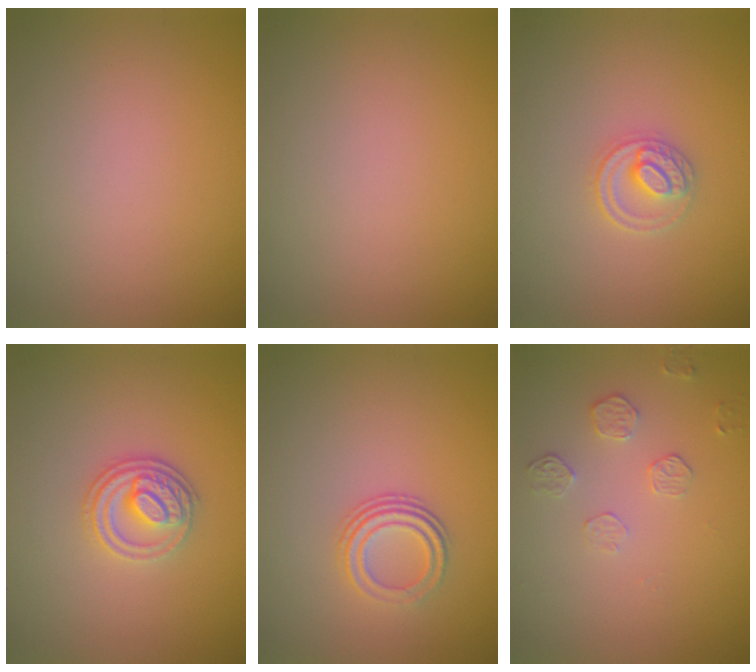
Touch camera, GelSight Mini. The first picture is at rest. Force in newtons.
{"total": 0.0}
{"total": 2.5, "press": 2.4, "slide": 0.3}
{"total": 3.3, "press": 2.9, "slide": 1.6}
{"total": 3.1, "press": 2.1, "slide": 2.4}
{"total": 1.7, "press": 1.0, "slide": 1.4}